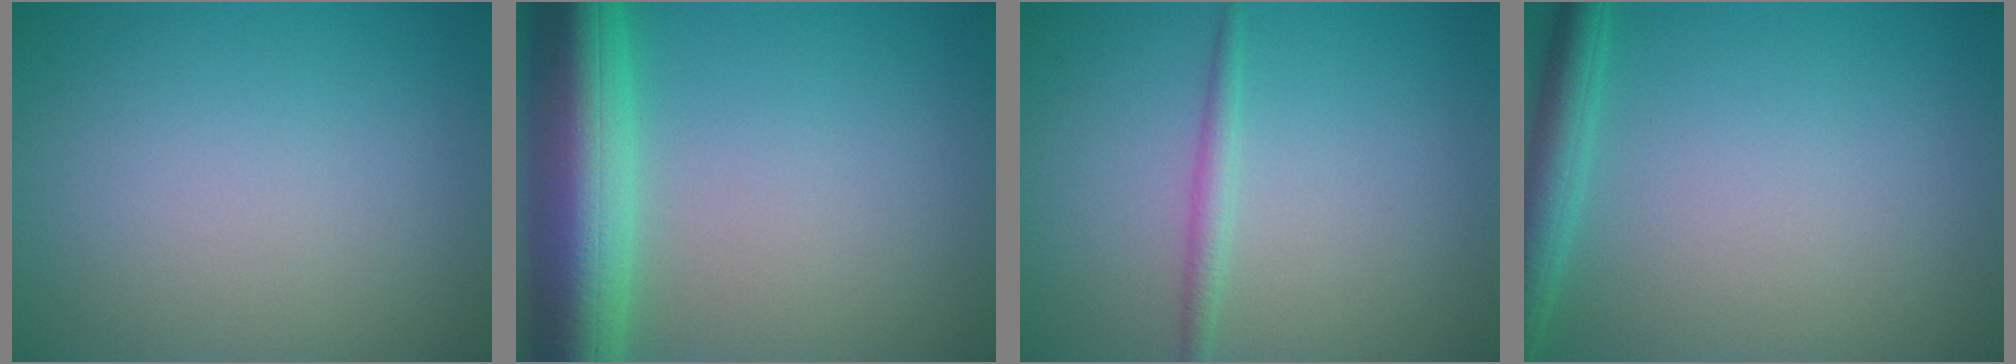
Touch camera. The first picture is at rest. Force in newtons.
{"total": 9.3, "press": 9.3, "slide": 0.3}
{"total": 1.4, "press": 1.4, "slide": 0.1}
{"total": 3.0, "press": 3.0, "slide": 0.2}